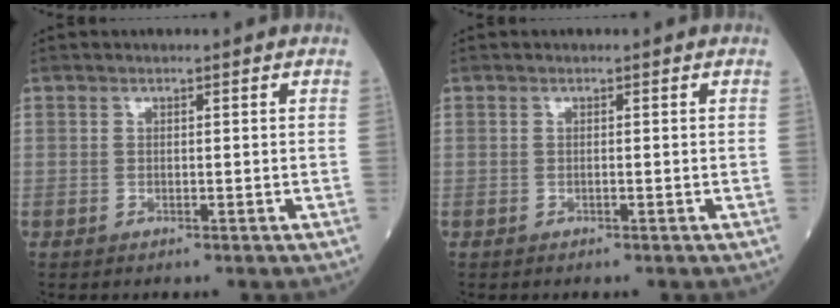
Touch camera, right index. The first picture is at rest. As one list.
[{"total": 0.0}]